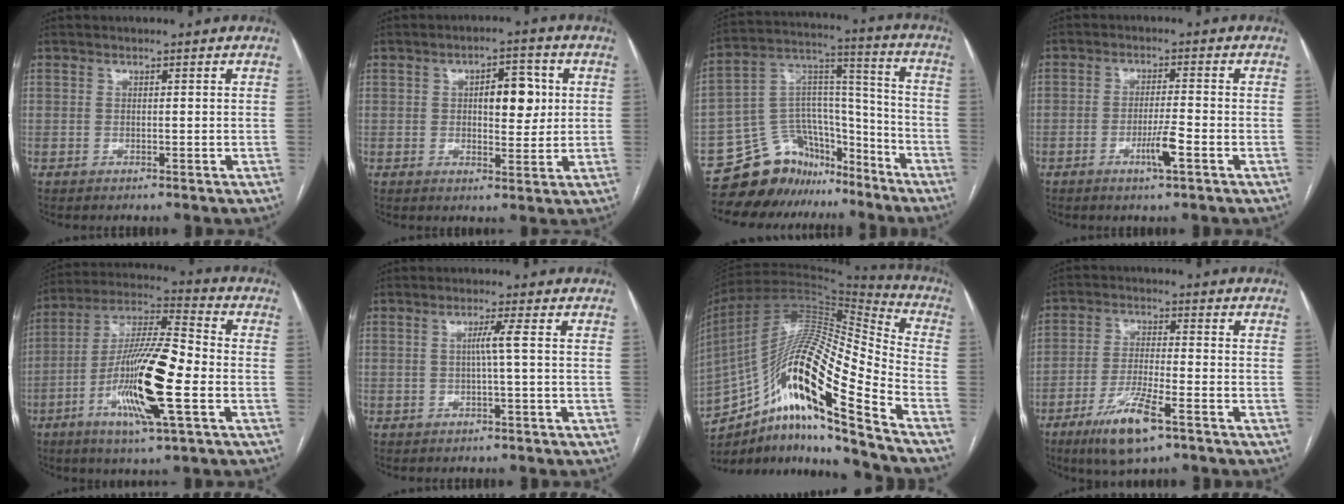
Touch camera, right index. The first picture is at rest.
{"total": 6.7, "force": [1.2, 3.0, 5.8], "torque": [-0.080, 0.011, 0.021]}
{"total": 14.7, "force": [-12.3, 7.5, 3.0], "torque": [-0.048, 0.084, -0.205]}
{"total": 4.4, "force": [-2.0, 0.1, 3.9], "torque": [-0.074, -0.006, -0.037]}
{"total": 17.4, "force": [-4.7, 2.1, 16.6], "torque": [-0.322, -0.005, -0.085]}
{"total": 2.4, "force": [0.0, -0.8, 2.2], "torque": [-0.039, 0.001, 0.000]}
{"total": 23.4, "force": [-14.1, 2.0, 18.6], "torque": [-0.348, 0.011, -0.253]}
{"total": 9.6, "force": [-5.7, 1.5, 7.6], "torque": [-0.150, -0.018, -0.100]}